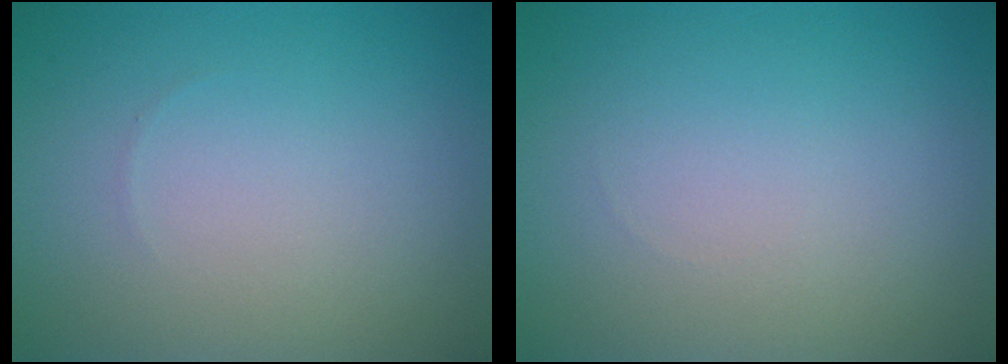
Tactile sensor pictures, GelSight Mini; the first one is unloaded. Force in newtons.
{"total": 0.0}